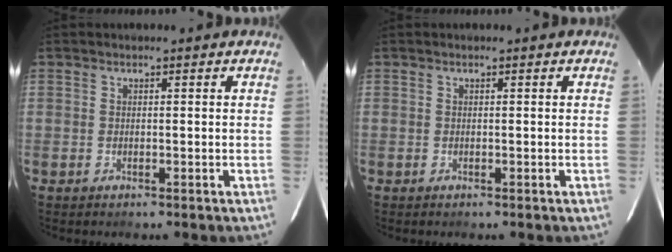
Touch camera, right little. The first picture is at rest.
{"total": 0.0}